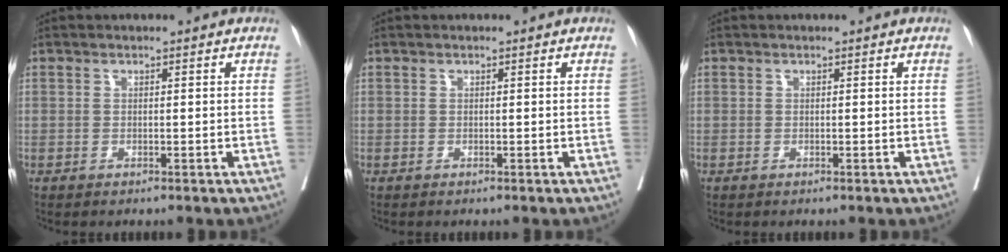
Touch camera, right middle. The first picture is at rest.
{"total": 0.0}
{"total": 0.0}